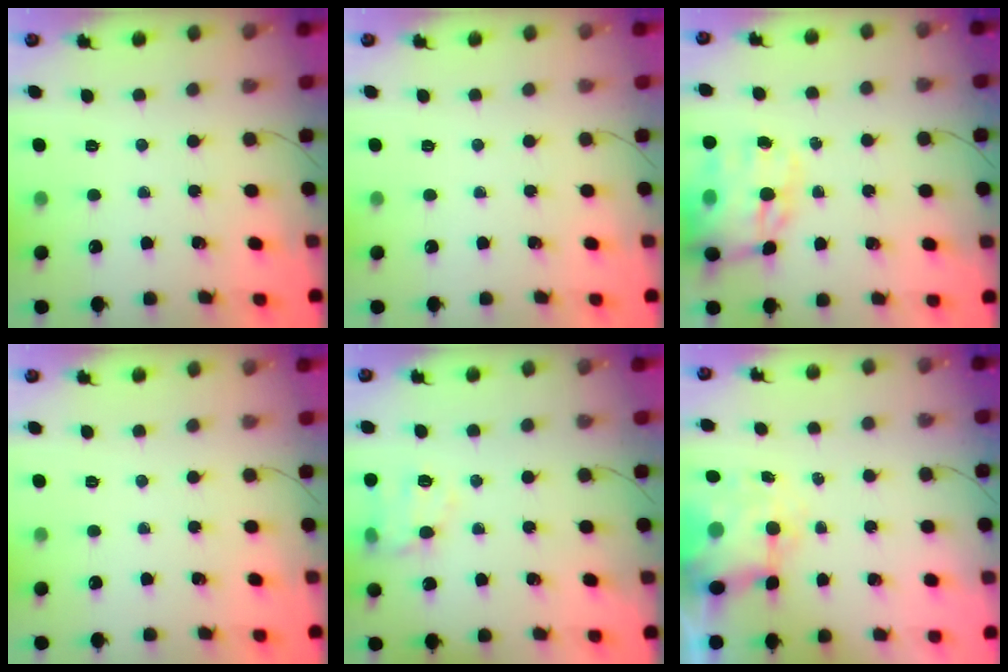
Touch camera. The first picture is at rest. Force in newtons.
{"total": 0.0}
{"total": 16.2, "press": 15.6, "slide": 4.4}
{"total": 0.0}
{"total": 9.4, "press": 9.3, "slide": 0.6}
{"total": 6.7, "press": 6.5, "slide": 1.7}